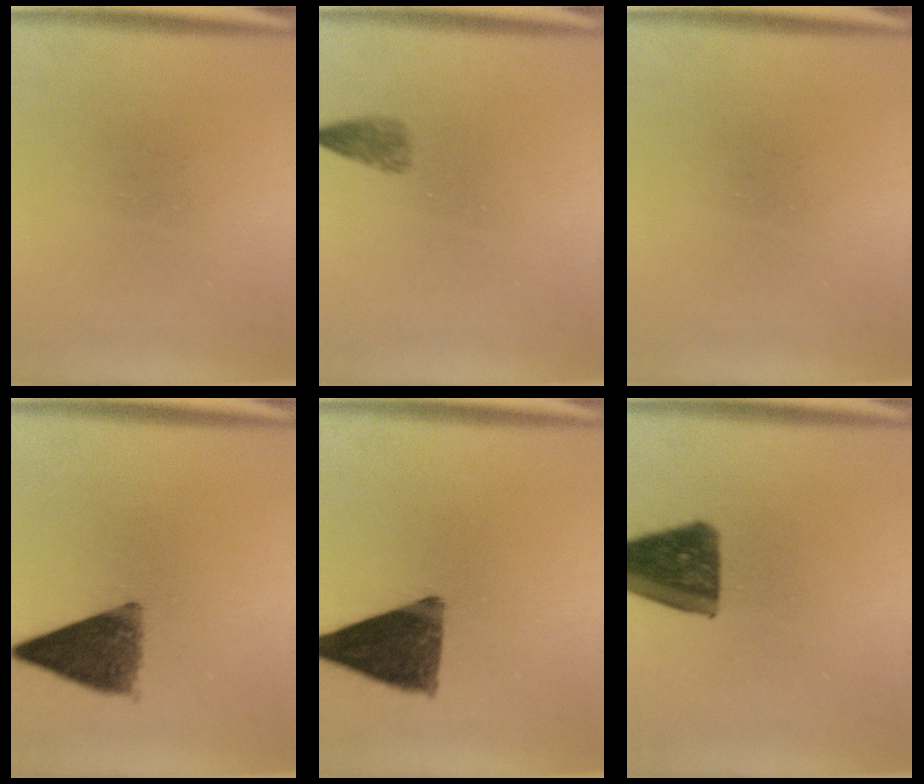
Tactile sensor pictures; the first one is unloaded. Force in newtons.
{"total": 1.8}
{"total": 0.0}
{"total": 9.1}
{"total": 11.7}
{"total": 12.0}